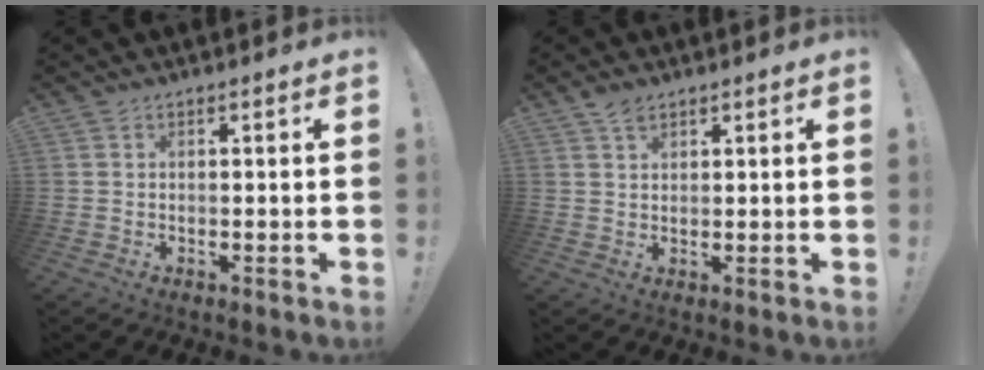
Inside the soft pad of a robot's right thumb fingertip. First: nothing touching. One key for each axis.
{"total": 3.0, "fx": 2.2, "fy": 1.4, "fz": 1.4, "tx": -0.015, "ty": -0.011, "tz": 0.039}